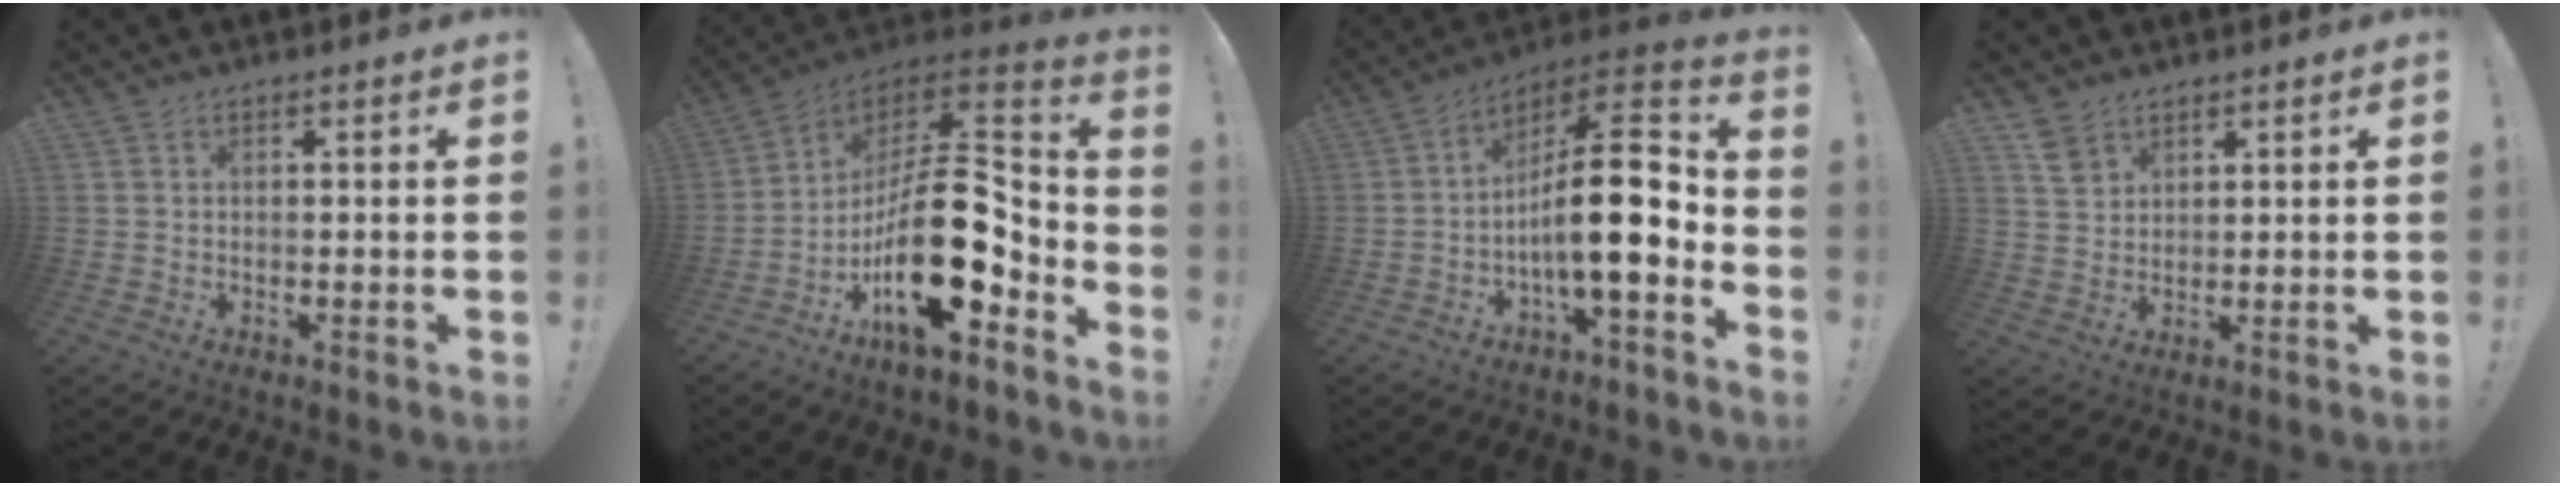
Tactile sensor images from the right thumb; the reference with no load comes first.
{"total": 22.9, "force": [-5.9, 10.2, 19.6], "torque": [-0.340, 0.027, -0.089]}
{"total": 18.0, "force": [-3.1, 5.7, 16.8], "torque": [-0.278, 0.019, -0.049]}
{"total": 4.8, "force": [3.4, 2.9, 1.5], "torque": [-0.024, -0.015, 0.066]}